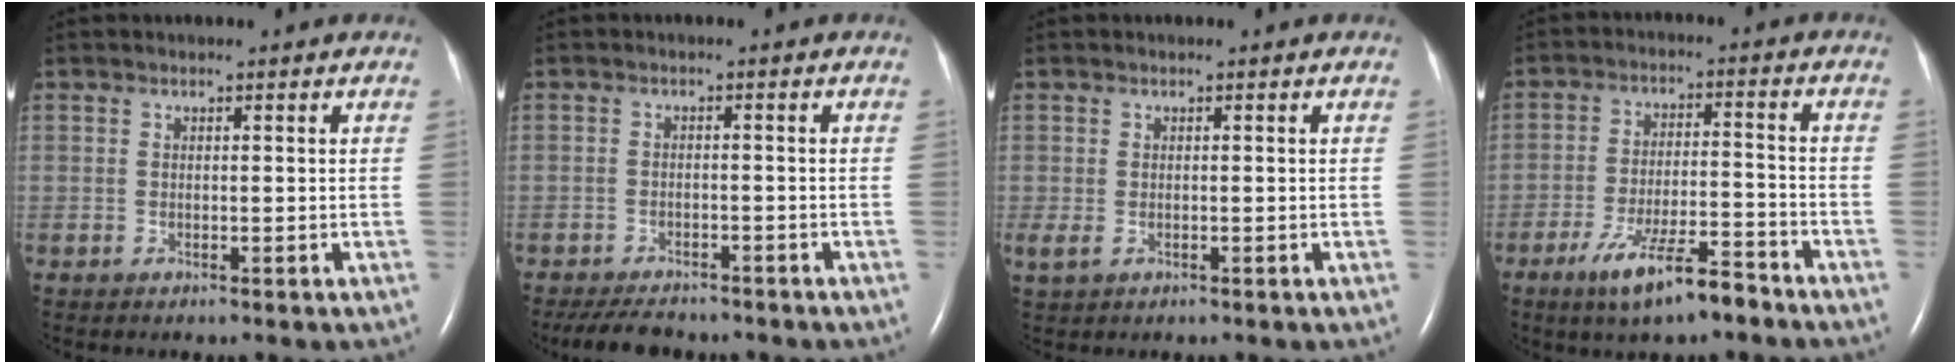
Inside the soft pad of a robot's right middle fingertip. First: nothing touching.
{"total": 6.6, "force": [-5.8, 2.2, 2.2], "torque": [-0.036, -0.010, -0.087]}
{"total": 1.9, "force": [-0.5, 1.1, 1.5], "torque": [-0.039, -0.005, -0.004]}
{"total": 9.7, "force": [-6.8, 1.7, 6.7], "torque": [-0.123, -0.012, -0.117]}